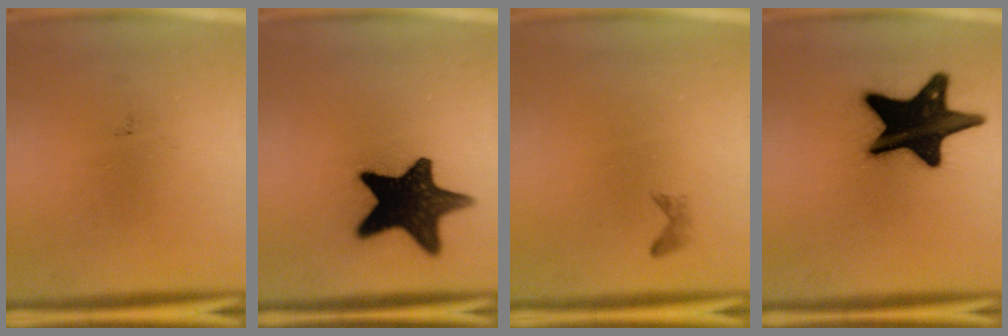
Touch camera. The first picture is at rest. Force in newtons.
{"total": 16.0}
{"total": 0.7}
{"total": 20.2}